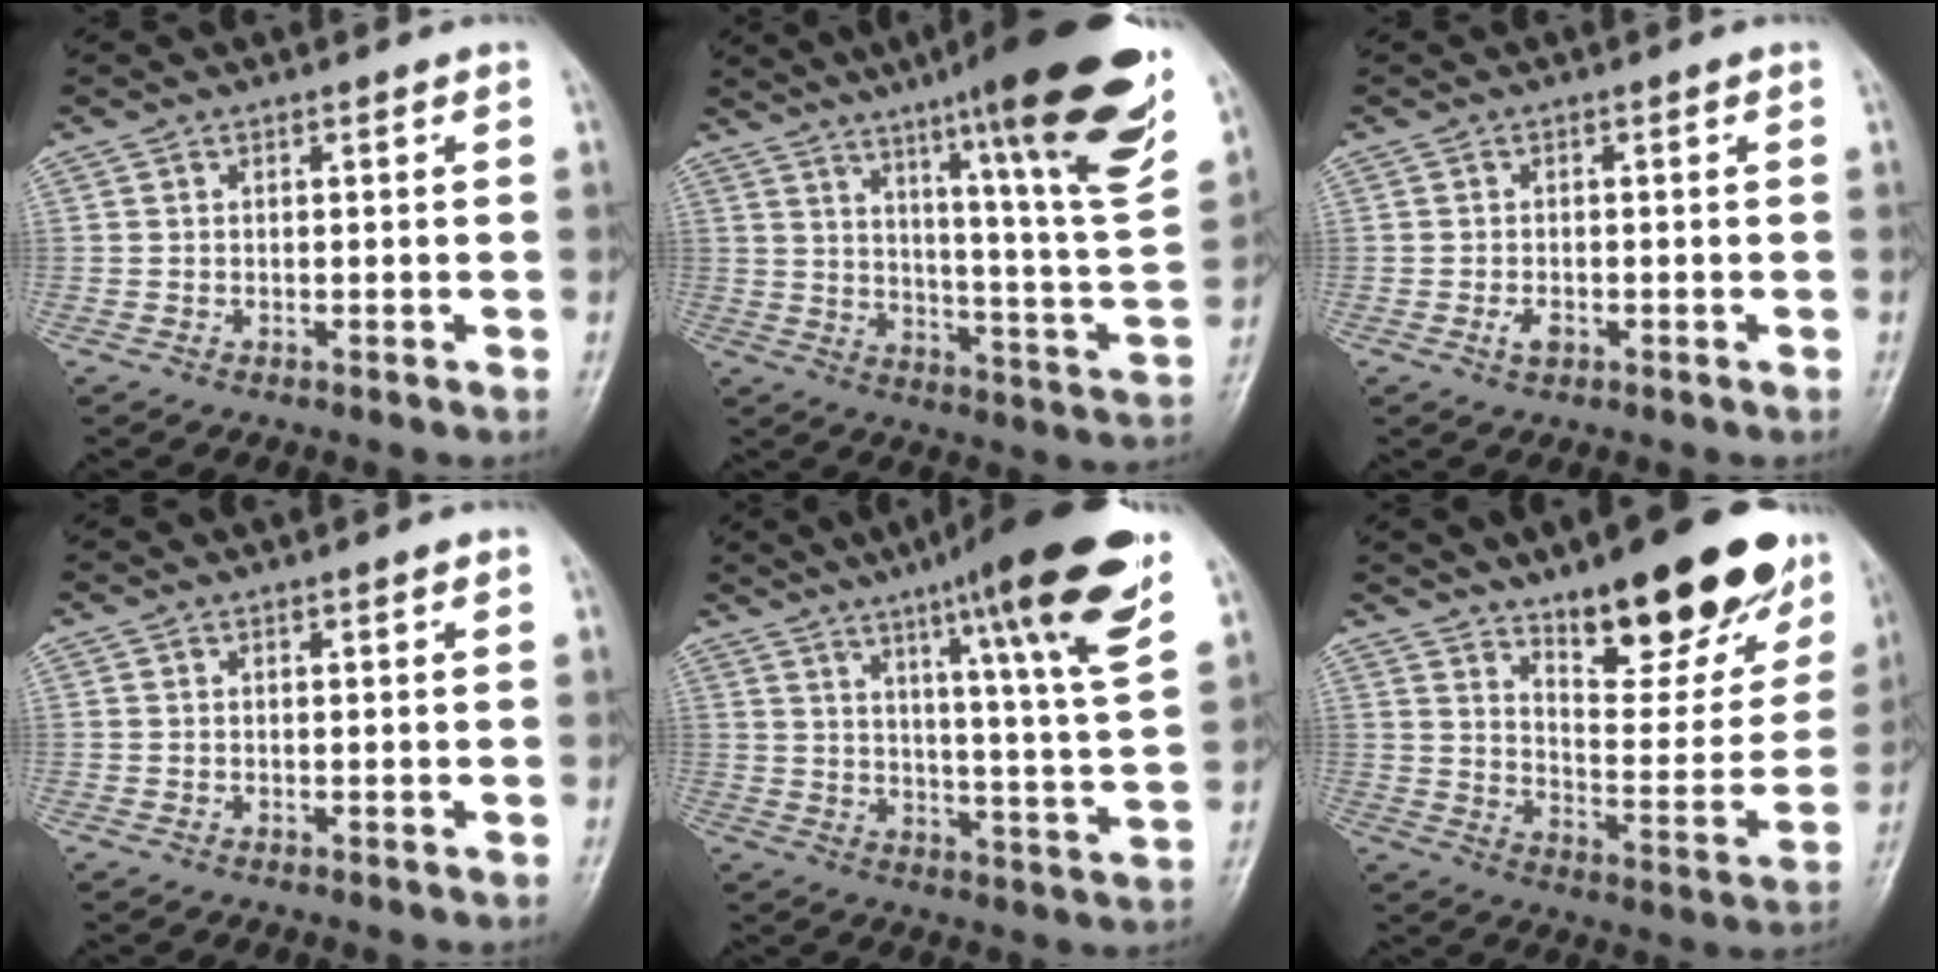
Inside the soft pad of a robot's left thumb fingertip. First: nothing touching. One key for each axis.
{"total": 27.4, "fx": 17.0, "fy": 2.5, "fz": 21.3, "tx": -0.293, "ty": -0.071, "tz": 0.247}
{"total": 1.9, "fx": -0.8, "fy": 1.1, "fz": 1.3, "tx": -0.028, "ty": 0.003, "tz": -0.013}
{"total": 0.5, "fx": 0.4, "fy": 0.1, "fz": 0.4, "tx": -0.005, "ty": -0.001, "tz": 0.004}
{"total": 21.4, "fx": 13.0, "fy": 1.4, "fz": 17.0, "tx": -0.225, "ty": -0.051, "tz": 0.183}
{"total": 24.0, "fx": 15.9, "fy": 8.3, "fz": 16.0, "tx": -0.174, "ty": -0.079, "tz": 0.237}